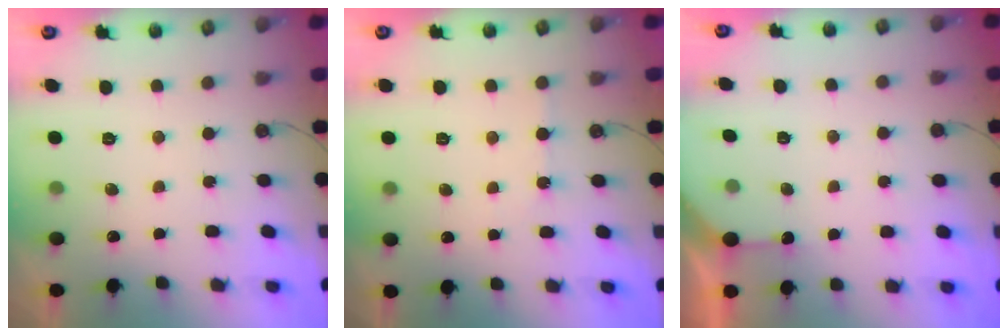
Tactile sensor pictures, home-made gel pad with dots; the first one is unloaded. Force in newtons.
{"total": 2.5, "press": 2.4, "slide": 0.5}
{"total": 3.0, "press": 2.9, "slide": 0.4}